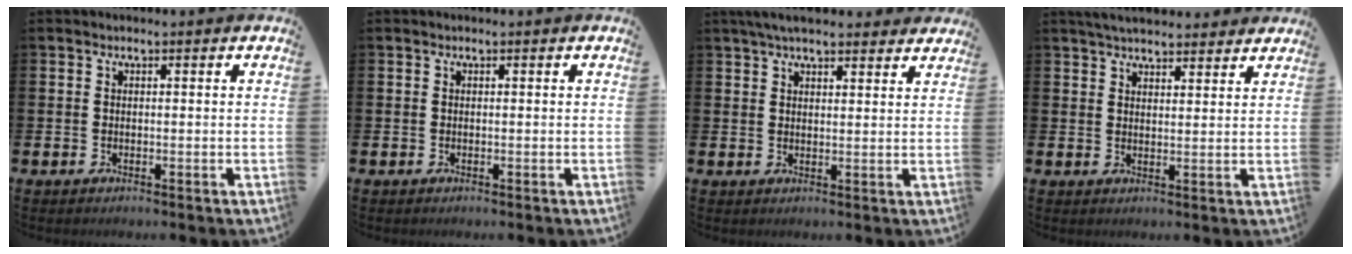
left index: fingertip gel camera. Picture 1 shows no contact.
{"total": 0.0}
{"total": 4.5, "force": [4.0, 1.1, 1.6], "torque": [-0.035, -0.010, 0.074]}
{"total": 4.1, "force": [3.9, 0.8, 0.7], "torque": [-0.018, -0.014, 0.072]}